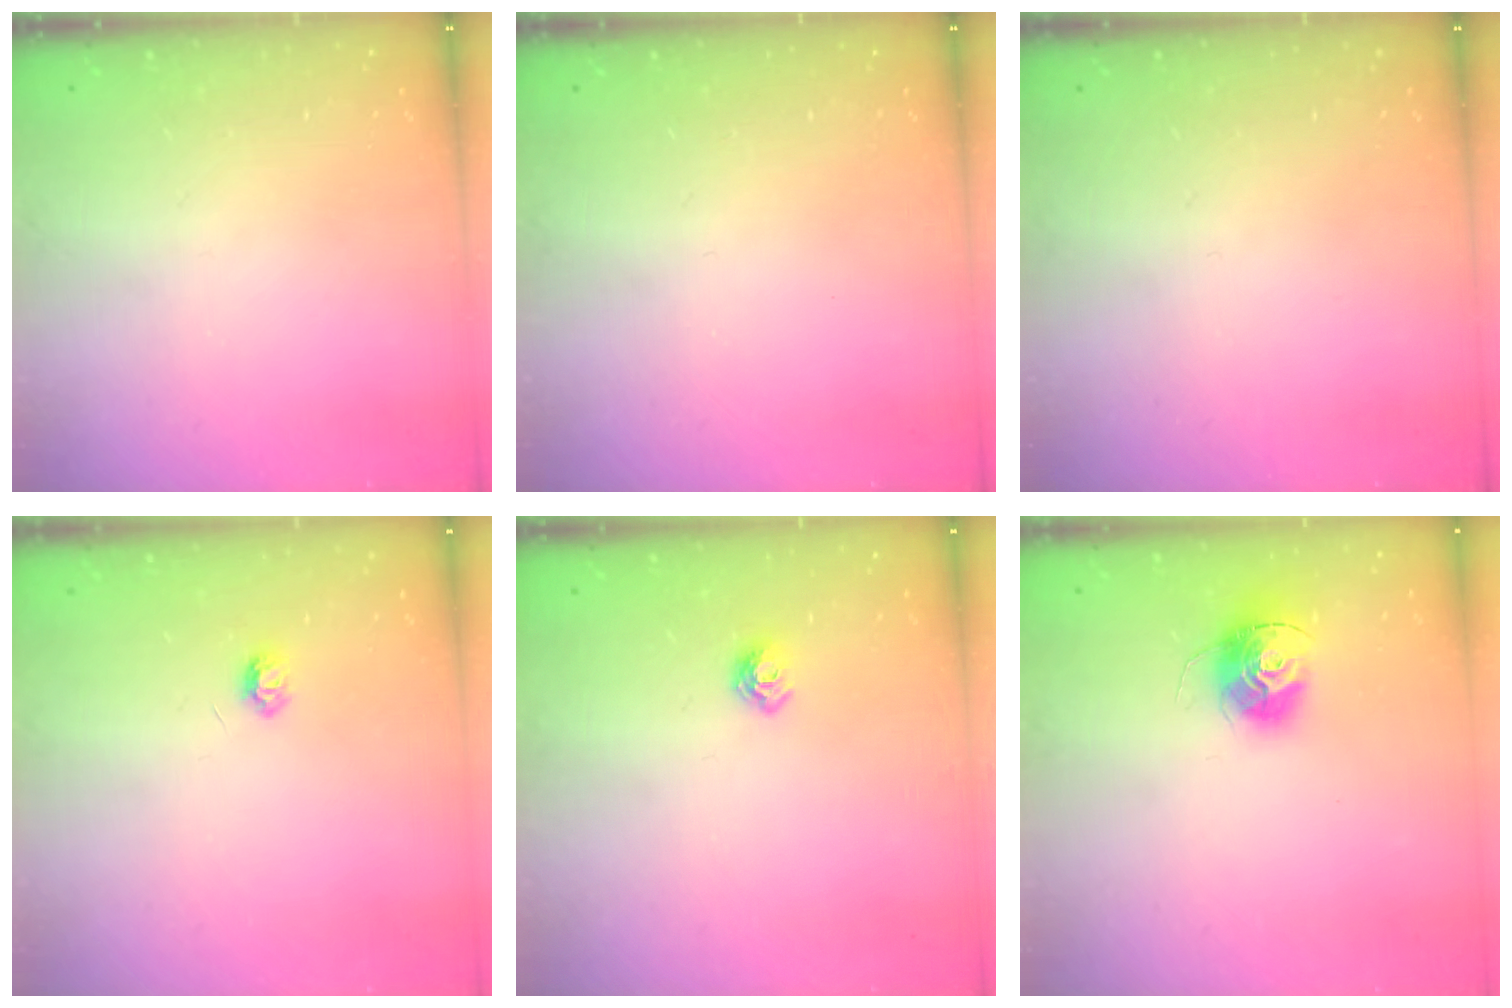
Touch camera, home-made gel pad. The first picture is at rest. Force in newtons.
{"total": 0.0}
{"total": 0.0}
{"total": 4.3, "press": 4.3, "slide": 0.5}
{"total": 6.8, "press": 6.7, "slide": 1.0}
{"total": 13.6, "press": 13.5, "slide": 1.3}